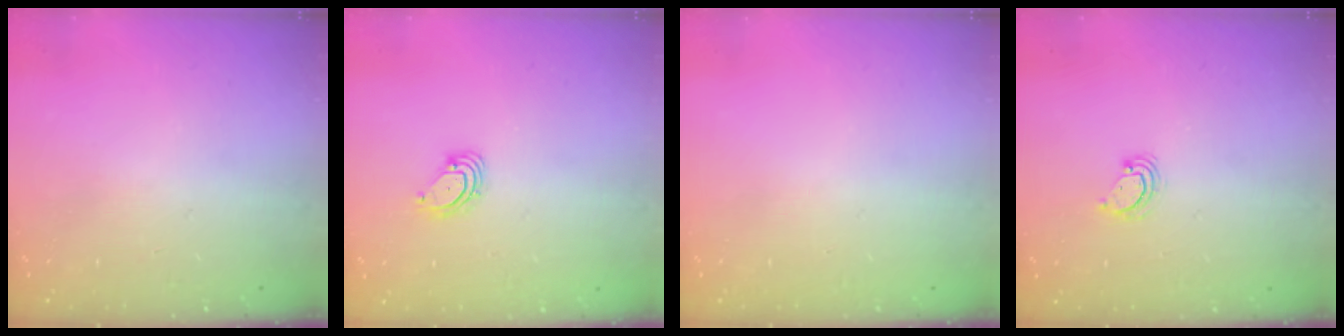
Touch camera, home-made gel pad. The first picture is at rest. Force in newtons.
{"total": 3.4, "press": 3.4, "slide": 0.3}
{"total": 0.0}
{"total": 4.0, "press": 4.0, "slide": 0.4}